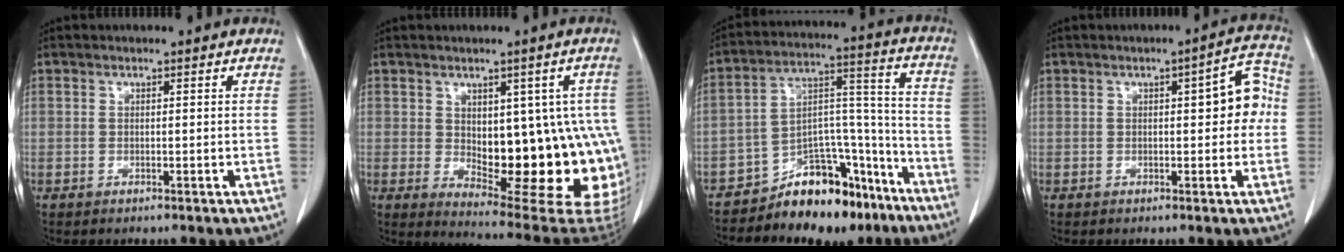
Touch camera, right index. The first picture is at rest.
{"total": 18.6, "force": [-1.3, 7.4, 17.1], "torque": [-0.147, 0.010, 0.011]}
{"total": 14.7, "force": [-11.9, 5.8, 6.5], "torque": [-0.074, 0.067, -0.190]}
{"total": 6.1, "force": [0.3, 1.9, 5.8], "torque": [-0.060, 0.026, -0.001]}